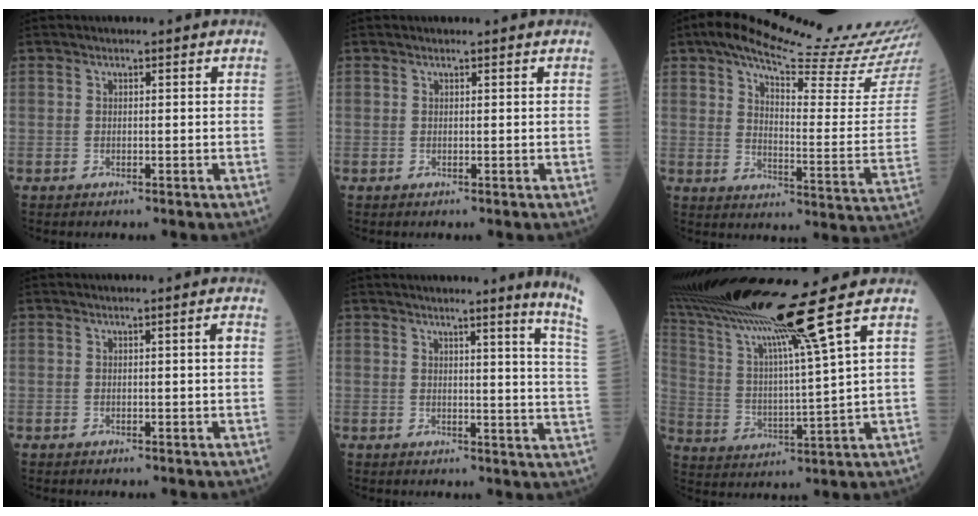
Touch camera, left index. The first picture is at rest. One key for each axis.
{"total": 0.0}
{"total": 21.7, "fx": 19.5, "fy": 0.2, "fz": 9.6, "tx": -0.148, "ty": -0.064, "tz": 0.253}
{"total": 0.8, "fx": 0.1, "fy": -0.2, "fz": 0.7, "tx": -0.010, "ty": 0.002, "tz": 0.001}
{"total": 10.4, "fx": 8.2, "fy": -3.0, "fz": 5.7, "tx": -0.069, "ty": -0.078, "tz": 0.072}
{"total": 19.7, "fx": 14.7, "fy": -4.1, "fz": 12.4, "tx": -0.221, "ty": -0.043, "tz": 0.264}